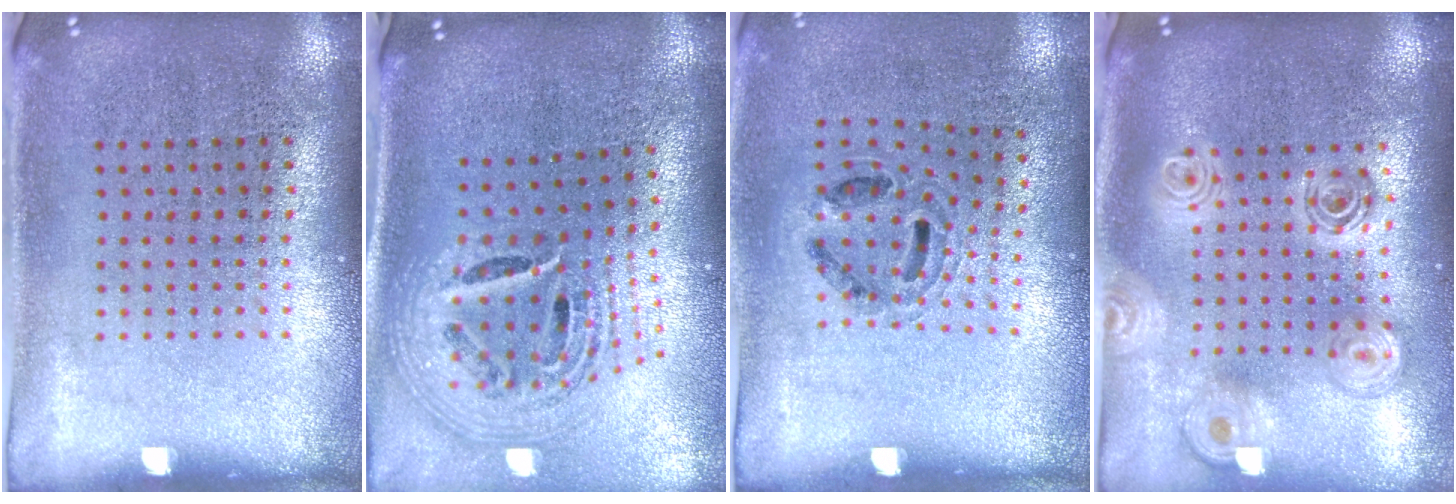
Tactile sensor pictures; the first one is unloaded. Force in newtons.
{"total": 2.7, "press": 1.9, "slide": 1.9}
{"total": 0.9, "press": 0.8, "slide": 0.5}
{"total": 2.3, "press": 1.8, "slide": 1.4}